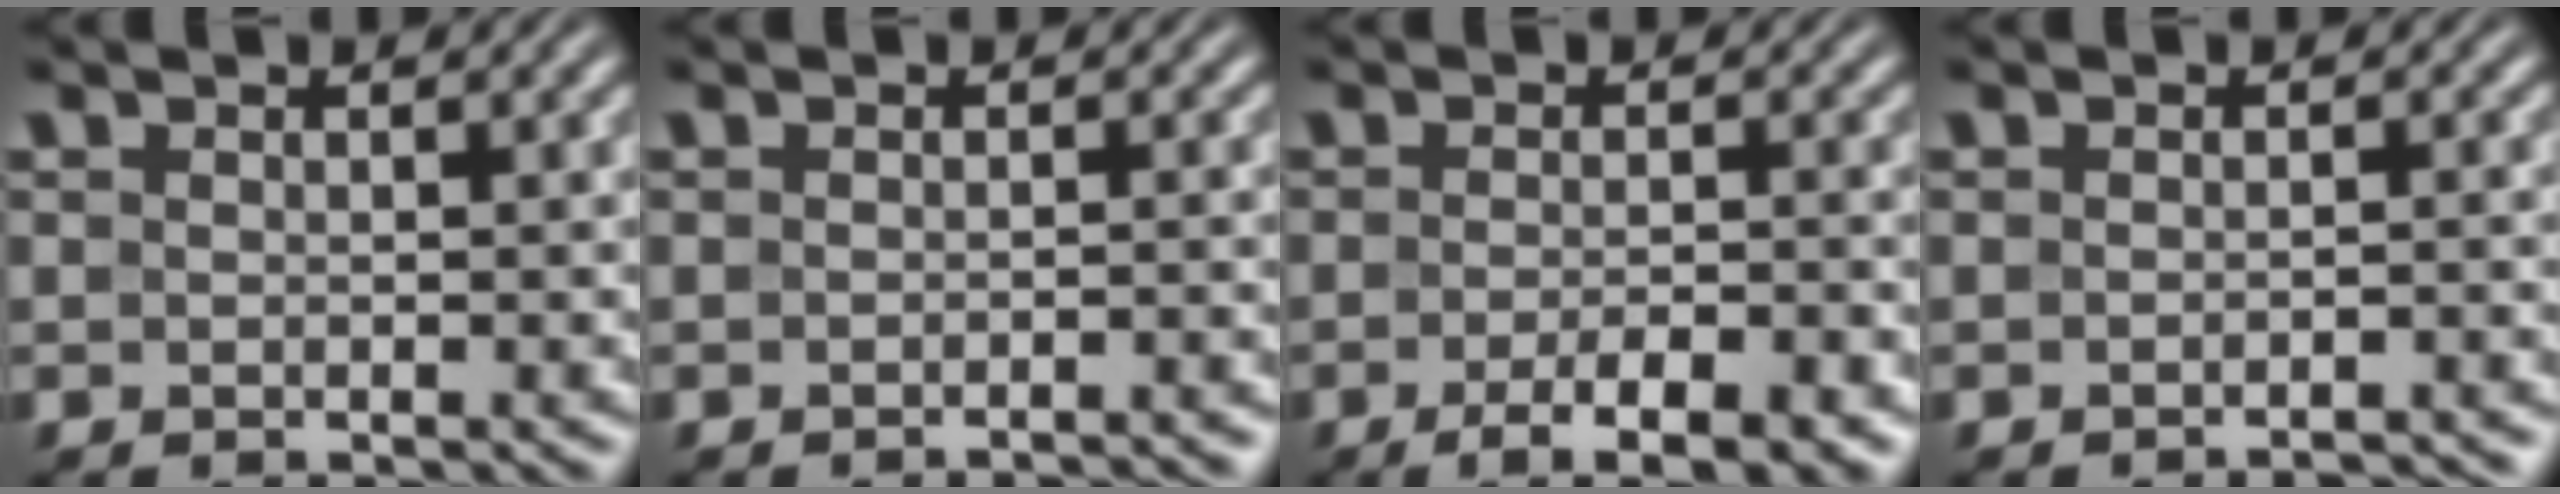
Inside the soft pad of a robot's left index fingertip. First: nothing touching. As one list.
[{"total": 2.3, "force": [-2.1, 0.3, 0.9], "torque": [0.002, 0.008, -0.026]}, {"total": 5.2, "force": [-2.9, 1.3, 4.1], "torque": [-0.065, -0.001, -0.044]}, {"total": 2.3, "force": [-2.2, 0.3, 0.7], "torque": [0.002, 0.008, -0.027]}]